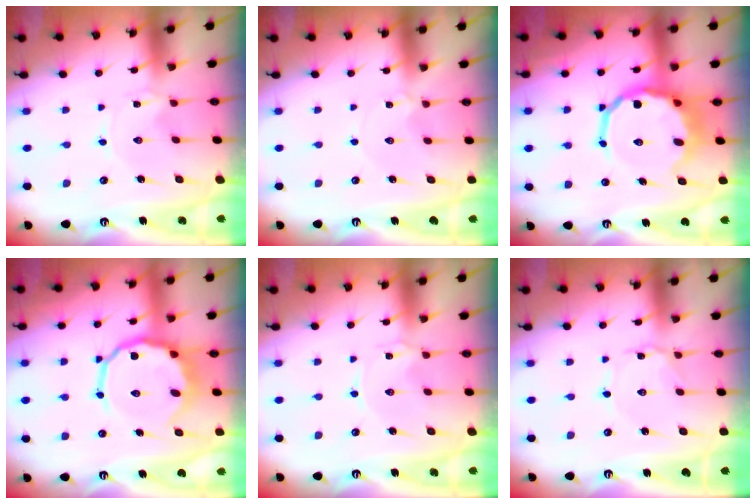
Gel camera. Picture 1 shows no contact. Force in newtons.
{"total": 1.3, "press": 1.3, "slide": 0.2}
{"total": 14.5, "press": 14.0, "slide": 3.7}
{"total": 11.7, "press": 11.3, "slide": 3.2}
{"total": 0.0}
{"total": 1.0, "press": 1.0, "slide": 0.1}